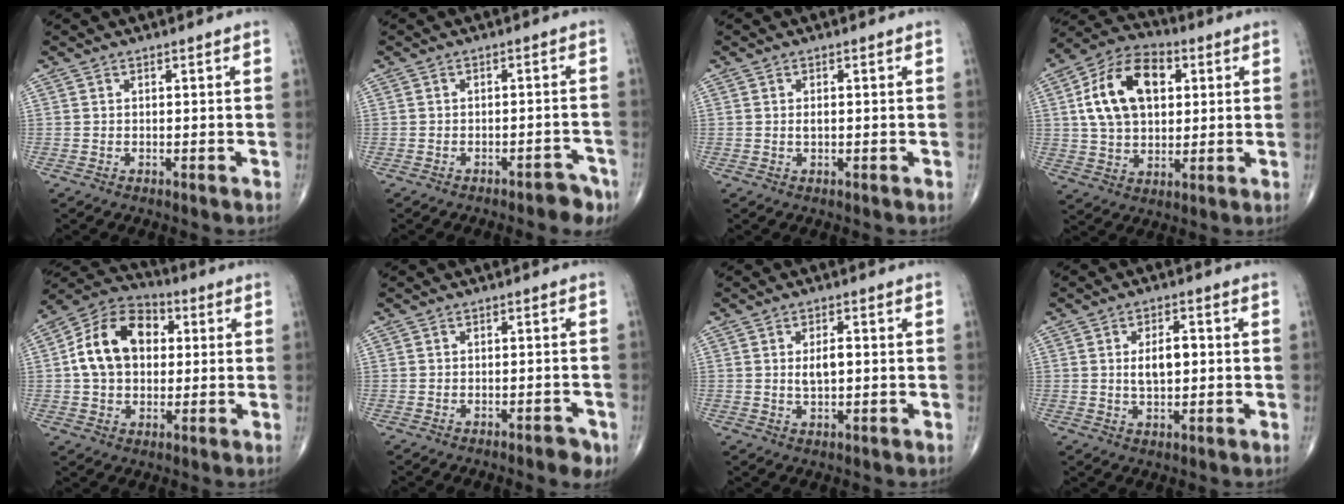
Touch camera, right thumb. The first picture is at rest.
{"total": 4.7, "force": [-3.5, 1.8, 2.4], "torque": [-0.018, 0.029, -0.043]}
{"total": 1.2, "force": [0.0, 0.6, 1.0], "torque": [-0.019, 0.000, 0.002]}
{"total": 16.3, "force": [4.1, 10.4, 11.9], "torque": [-0.193, 0.011, 0.068]}
{"total": 15.0, "force": [2.1, 10.8, 10.3], "torque": [-0.153, 0.020, 0.025]}
{"total": 2.9, "force": [-1.8, 1.0, 2.1], "torque": [-0.025, 0.010, -0.022]}
{"total": 3.8, "force": [0.3, 1.9, 3.3], "torque": [-0.056, 0.000, 0.007]}
{"total": 5.8, "force": [0.5, 3.1, 4.9], "torque": [-0.077, 0.004, 0.010]}